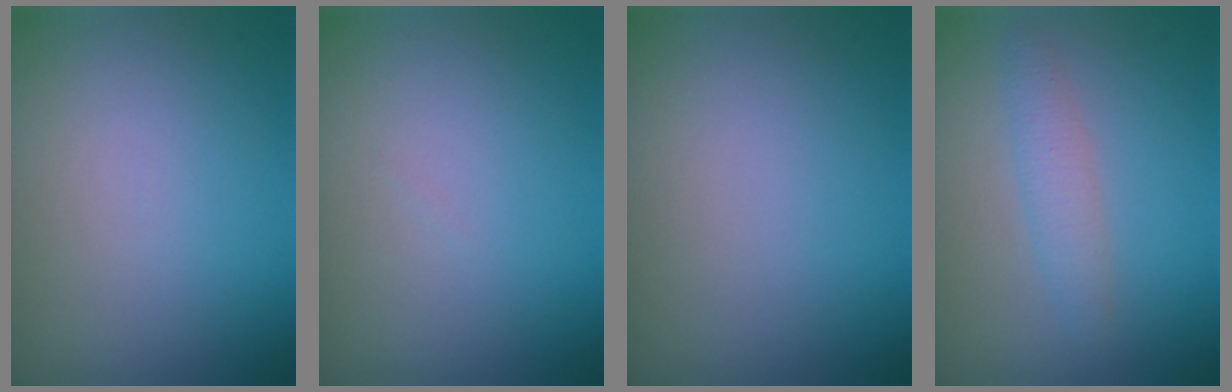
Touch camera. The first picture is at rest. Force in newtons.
{"total": 0.0}
{"total": 0.0}
{"total": 1.9, "press": 1.9, "slide": 0.1}